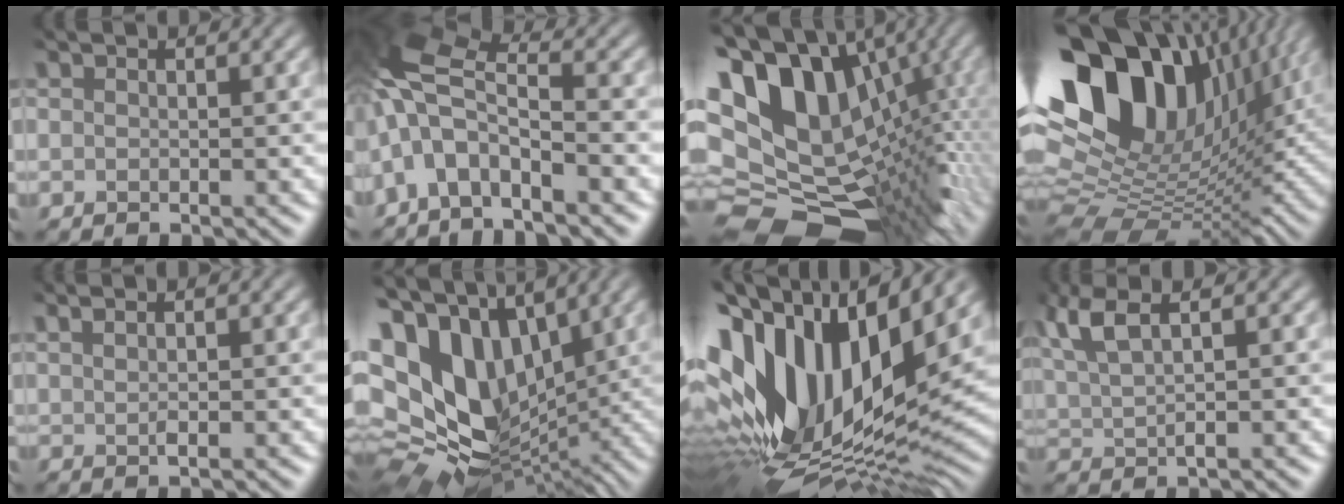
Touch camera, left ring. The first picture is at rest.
{"total": 6.7, "force": [-2.8, 3.2, 5.2], "torque": [-0.107, 0.021, -0.069]}
{"total": 16.5, "force": [-0.2, 12.3, 11.0], "torque": [-0.186, -0.007, 0.045]}
{"total": 17.5, "force": [8.1, 9.7, 12.1], "torque": [-0.231, 0.037, 0.142]}
{"total": 1.5, "force": [1.2, 0.0, 0.9], "torque": [-0.016, 0.003, 0.023]}
{"total": 16.3, "force": [4.3, 10.6, 11.6], "torque": [-0.249, -0.009, 0.106]}
{"total": 16.8, "force": [3.1, 7.9, 14.5], "torque": [-0.288, 0.010, 0.055]}
{"total": 5.6, "force": [2.9, 1.7, 4.4], "torque": [-0.115, 0.022, 0.060]}